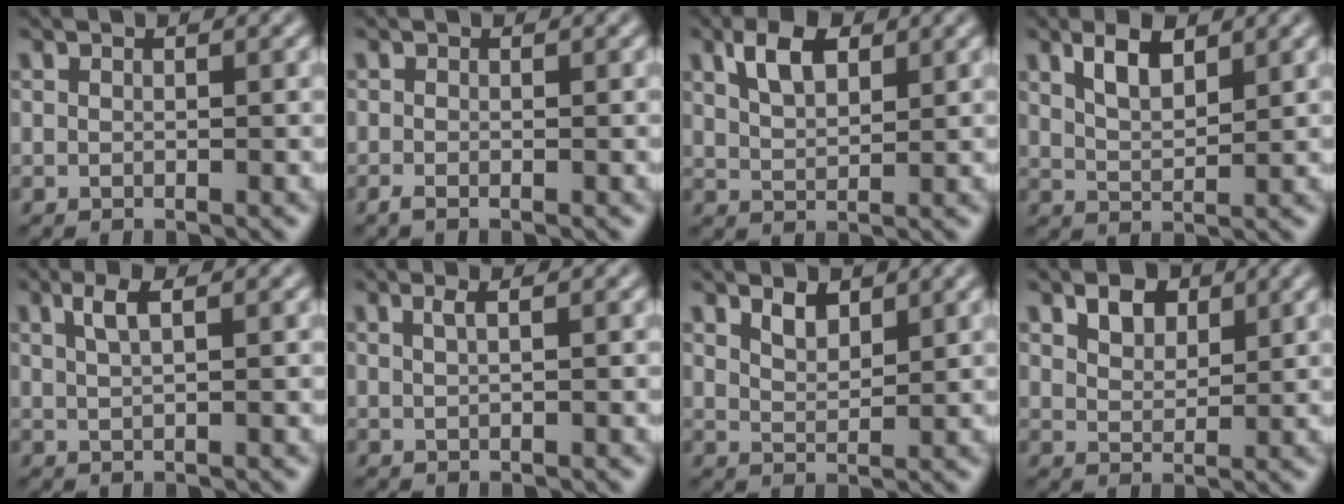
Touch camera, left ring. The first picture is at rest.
{"total": 0.8, "force": [-0.5, 0.1, 0.6], "torque": [-0.012, -0.005, -0.011]}
{"total": 3.6, "force": [2.0, 1.8, 2.4], "torque": [-0.050, 0.005, 0.038]}
{"total": 3.1, "force": [2.0, 1.2, 2.1], "torque": [-0.043, 0.000, 0.038]}
{"total": 2.2, "force": [1.1, 0.6, 1.8], "torque": [-0.031, 0.002, 0.018]}
{"total": 1.3, "force": [0.6, 0.4, 1.1], "torque": [-0.014, 0.001, 0.006]}
{"total": 2.0, "force": [1.6, 0.8, 1.0], "torque": [-0.021, -0.003, 0.032]}
{"total": 2.6, "force": [1.7, 1.4, 1.3], "torque": [-0.027, 0.002, 0.029]}